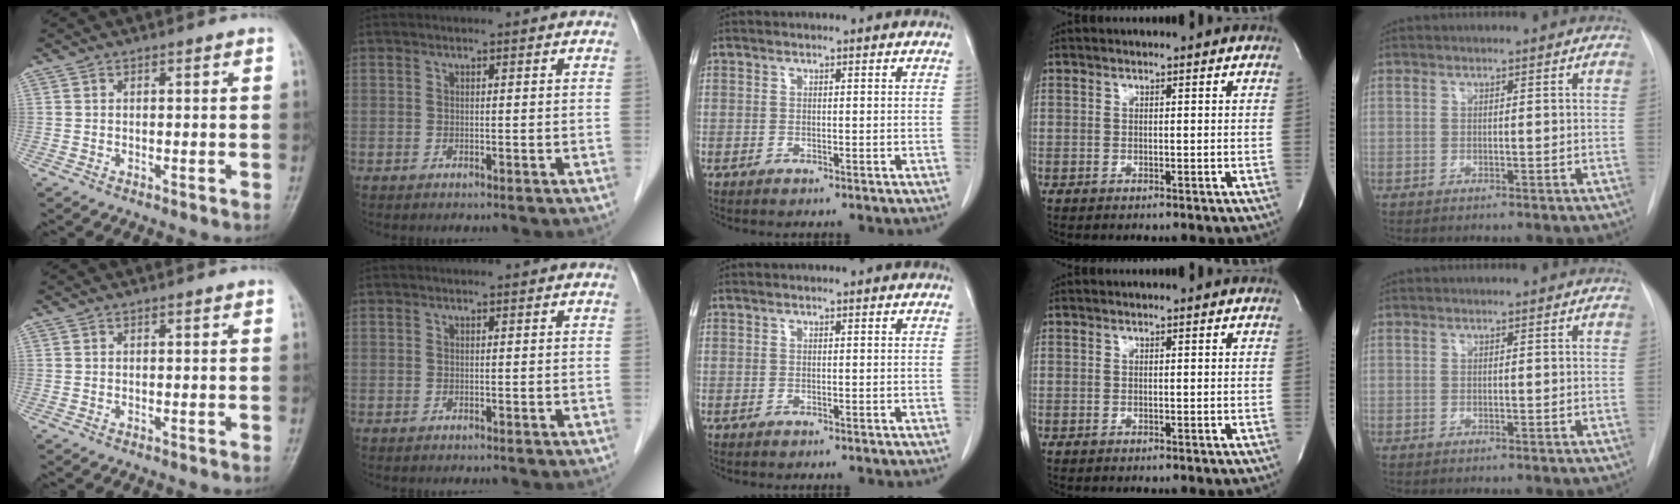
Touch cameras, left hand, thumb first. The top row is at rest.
{}